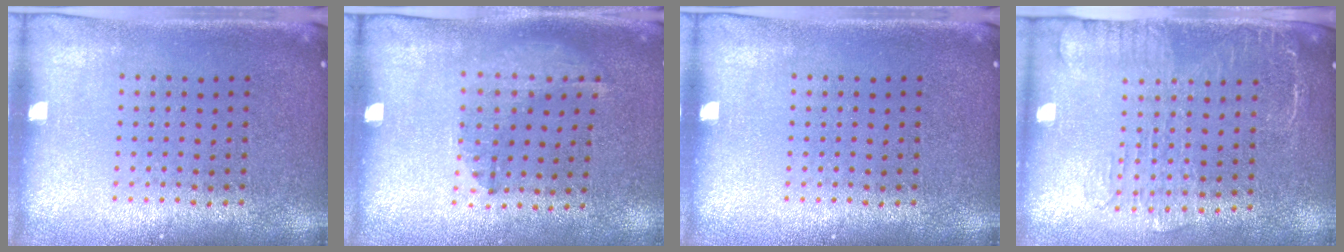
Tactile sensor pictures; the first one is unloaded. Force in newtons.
{"total": 1.3, "press": 0.8, "slide": 1.0}
{"total": 0.0}
{"total": 1.8, "press": 1.5, "slide": 1.0}